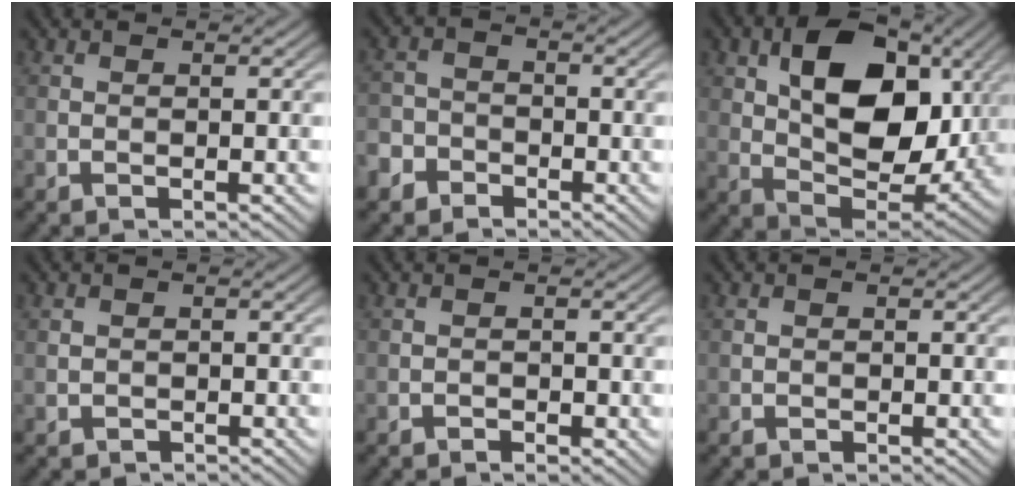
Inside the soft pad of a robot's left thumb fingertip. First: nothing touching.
{"total": 4.2, "force": [-2.8, 3.0, 0.9], "torque": [-0.013, -0.001, -0.063]}
{"total": 14.0, "force": [3.7, 8.5, 10.4], "torque": [-0.176, -0.001, 0.062]}
{"total": 1.1, "force": [-0.4, 1.0, 0.3], "torque": [-0.003, -0.003, -0.012]}
{"total": 0.9, "force": [-0.6, 0.4, 0.6], "torque": [-0.006, 0.001, -0.010]}
{"total": 0.6, "force": [-0.3, 0.5, 0.1], "torque": [-0.002, -0.003, -0.007]}